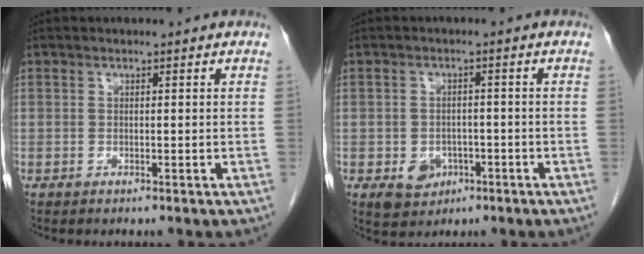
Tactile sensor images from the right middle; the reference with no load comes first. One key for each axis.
{"total": 4.5, "fx": -1.9, "fy": 3.5, "fz": 2.2, "tx": -0.033, "ty": 0.001, "tz": -0.019}